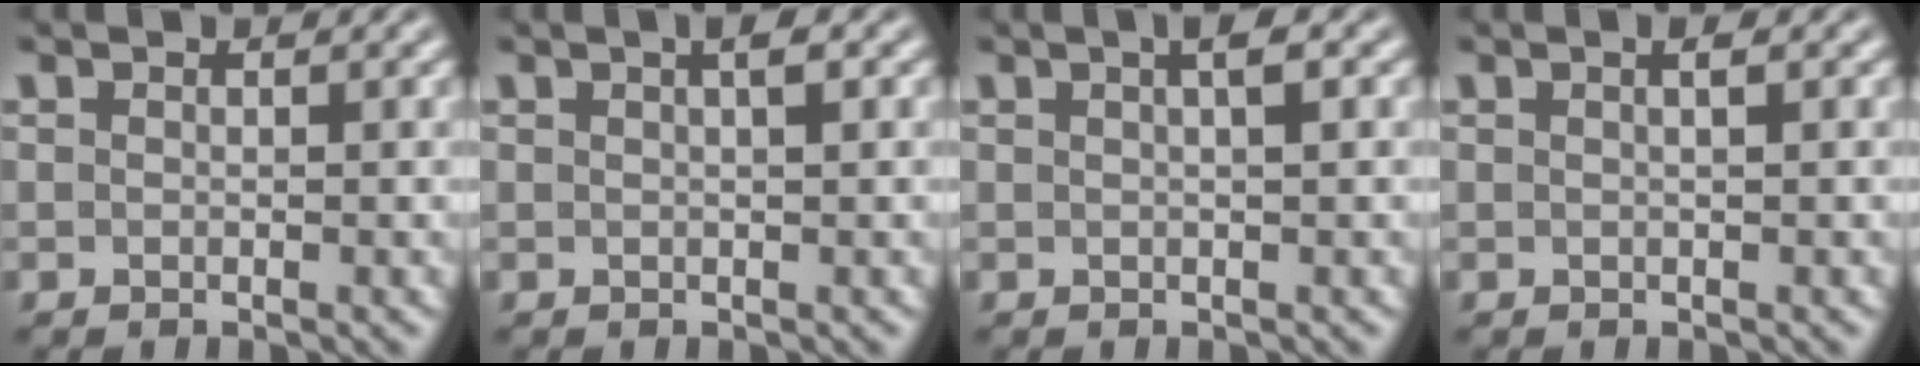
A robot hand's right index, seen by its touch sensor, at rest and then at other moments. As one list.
[{"total": 2.0, "force": [0.7, 0.1, 1.9], "torque": [-0.018, 0.009, 0.010]}, {"total": 2.4, "force": [0.9, 0.1, 2.2], "torque": [-0.022, 0.011, 0.011]}, {"total": 1.0, "force": [0.2, -0.3, 0.9], "torque": [-0.010, 0.005, 0.002]}]